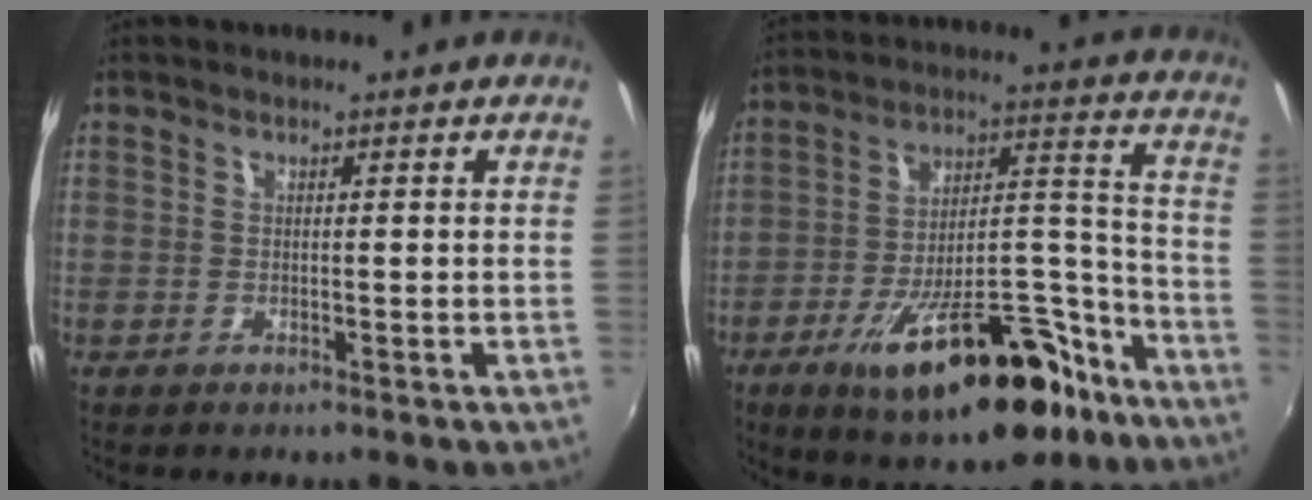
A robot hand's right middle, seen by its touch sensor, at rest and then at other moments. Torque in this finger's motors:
{"motor_torque": [1.16, -0.98, 0.66, 0.21]}